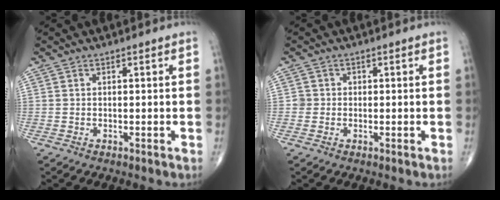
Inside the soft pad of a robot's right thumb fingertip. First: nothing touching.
{"total": 1.4, "force": [-0.1, 1.4, 0.0], "torque": [0.011, 0.006, -0.006]}